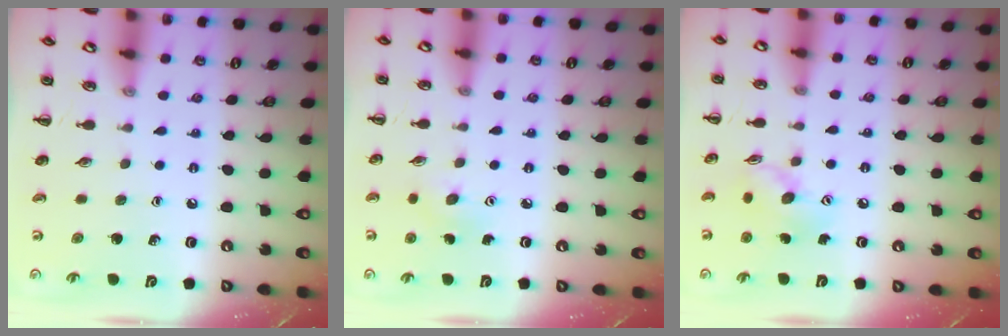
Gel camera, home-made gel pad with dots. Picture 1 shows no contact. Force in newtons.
{"total": 4.0, "press": 3.8, "slide": 1.1}
{"total": 8.6, "press": 8.6, "slide": 0.6}